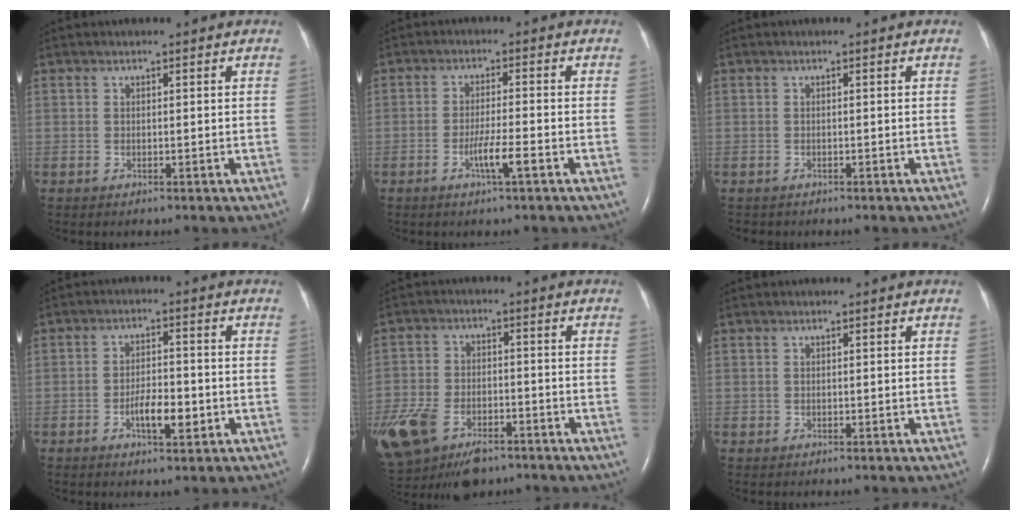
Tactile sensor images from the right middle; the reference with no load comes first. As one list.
[{"total": 3.9, "force": [-1.8, -0.2, 3.4], "torque": [-0.067, -0.006, -0.035]}, {"total": 0.8, "force": [-0.7, 0.4, 0.0], "torque": [-0.009, 0.000, -0.010]}, {"total": 4.8, "force": [-1.8, 1.5, 4.2], "torque": [-0.076, 0.002, -0.027]}, {"total": 23.6, "force": [-13.1, 14.6, 13.2], "torque": [-0.382, -0.034, -0.213]}, {"total": 0.0}]